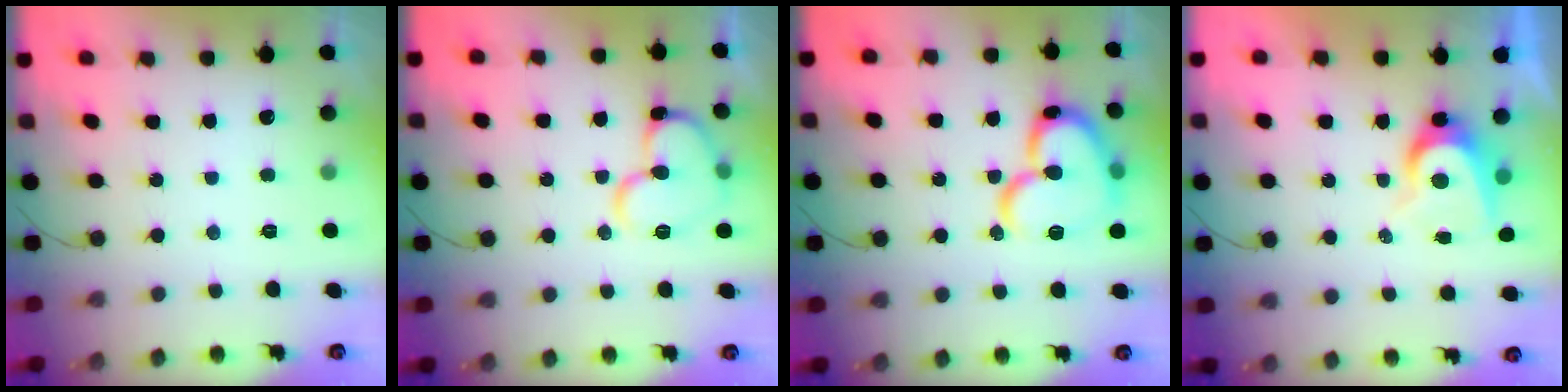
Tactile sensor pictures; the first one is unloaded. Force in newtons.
{"total": 13.1, "press": 13.1, "slide": 1.3}
{"total": 19.7, "press": 19.5, "slide": 2.2}
{"total": 7.2, "press": 7.2, "slide": 0.5}